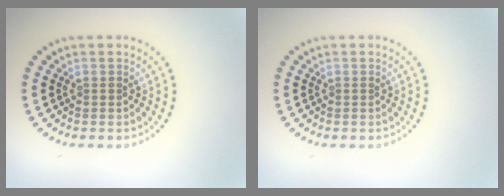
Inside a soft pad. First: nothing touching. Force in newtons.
{"total": 0.0}